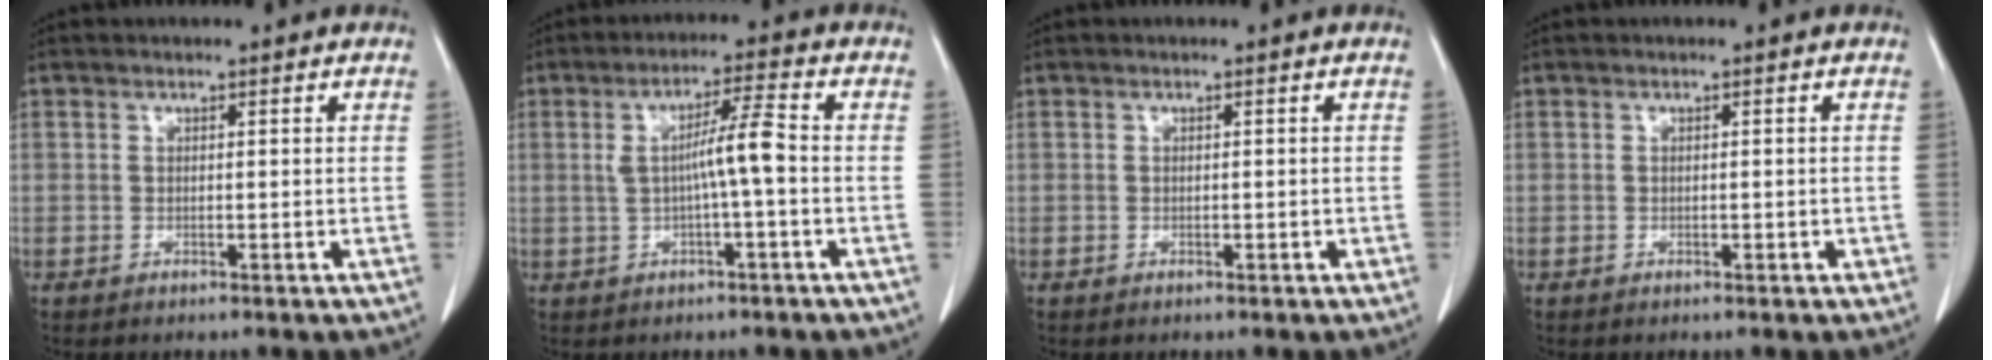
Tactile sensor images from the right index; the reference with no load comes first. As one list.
[{"total": 6.0, "force": [-0.2, -0.1, 6.0], "torque": [-0.103, 0.013, -0.002]}, {"total": 0.6, "force": [-0.2, 0.3, 0.6], "torque": [-0.012, 0.000, -0.001]}, {"total": 0.9, "force": [-0.2, 0.4, 0.7], "torque": [-0.012, 0.001, -0.002]}]